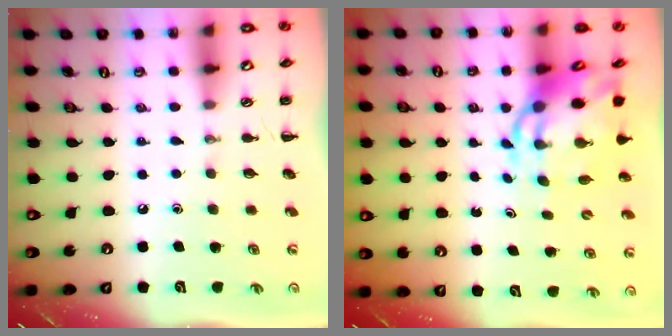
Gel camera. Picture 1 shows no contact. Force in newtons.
{"total": 8.2, "press": 8.0, "slide": 1.9}